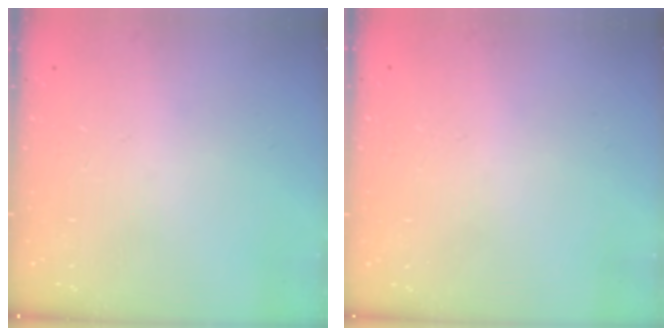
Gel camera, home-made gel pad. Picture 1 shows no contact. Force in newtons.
{"total": 0.5, "press": 0.5, "slide": 0.1}